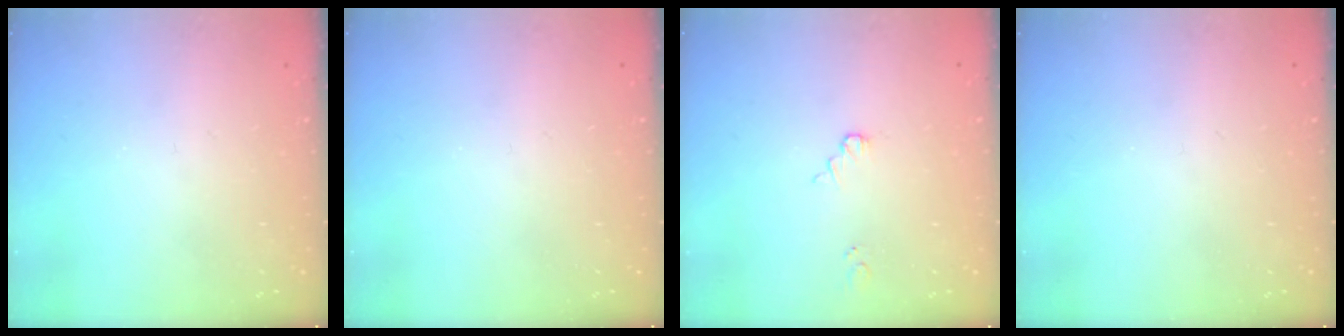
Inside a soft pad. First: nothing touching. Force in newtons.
{"total": 0.0}
{"total": 1.7, "press": 1.7, "slide": 0.3}
{"total": 0.0}